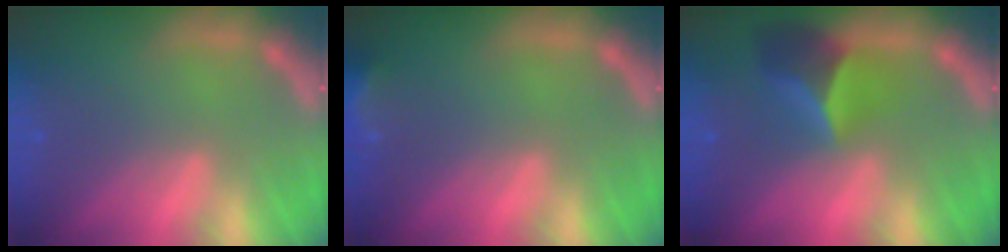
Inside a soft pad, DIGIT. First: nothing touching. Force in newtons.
{"total": 3.0}
{"total": 5.4}